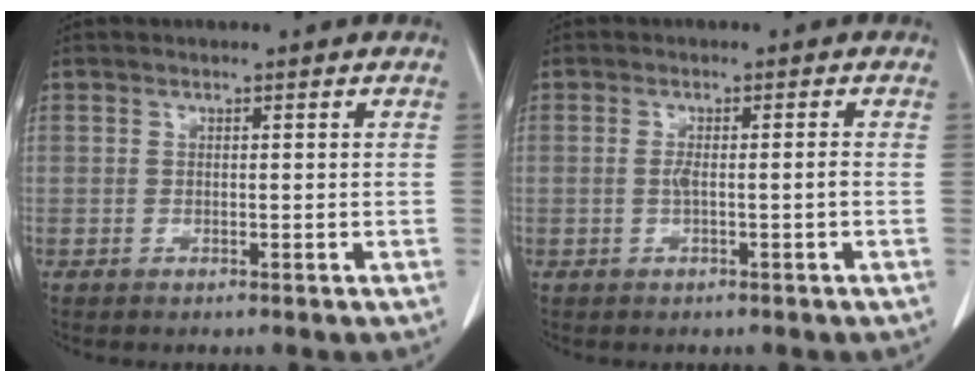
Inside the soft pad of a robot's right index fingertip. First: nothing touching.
{"total": 1.9, "force": [-0.4, 0.0, 1.9], "torque": [-0.033, 0.003, -0.004]}